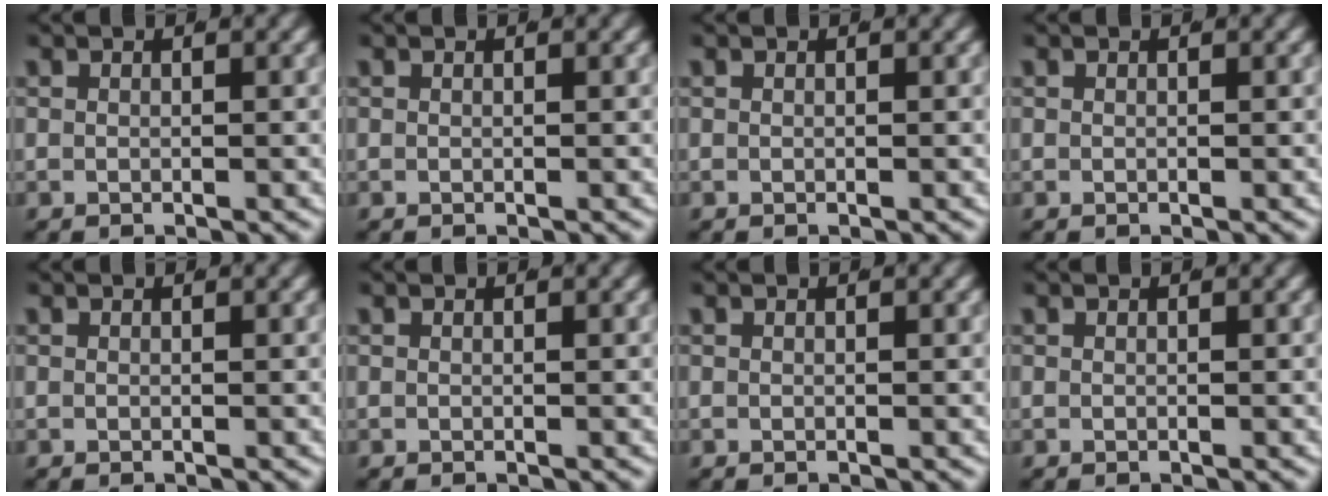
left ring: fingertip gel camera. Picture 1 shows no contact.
{"total": 0.0}
{"total": 0.0}
{"total": 0.0}
{"total": 0.0}
{"total": 0.0}
{"total": 0.0}
{"total": 0.0}